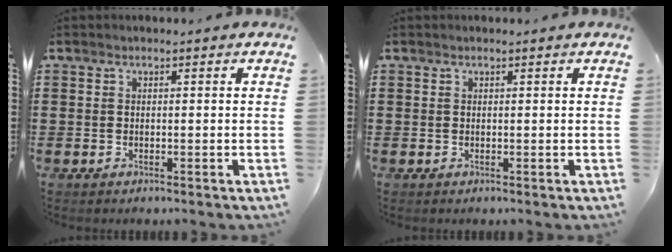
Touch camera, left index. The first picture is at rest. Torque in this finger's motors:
{"motor_torque": [1.14, -1.00, -0.02, 0.01]}